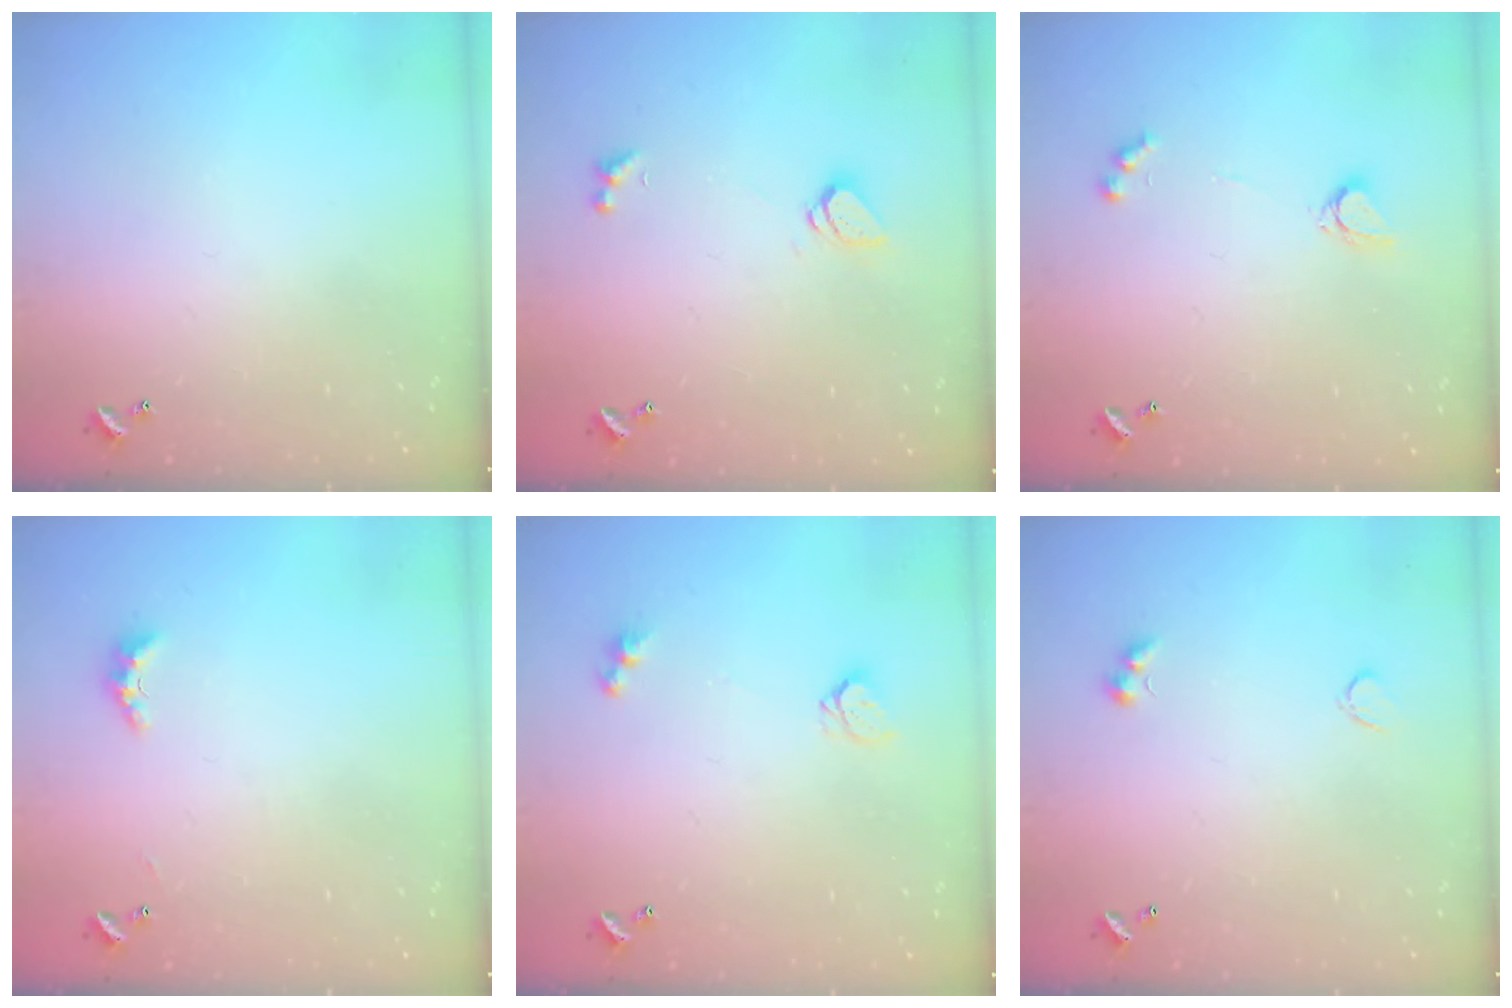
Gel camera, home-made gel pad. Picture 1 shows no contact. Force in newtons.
{"total": 1.6, "press": 1.6, "slide": 0.5}
{"total": 4.0, "press": 4.0, "slide": 0.3}
{"total": 3.9, "press": 3.8, "slide": 0.7}
{"total": 3.8, "press": 3.7, "slide": 0.2}
{"total": 3.7, "press": 3.7, "slide": 0.7}